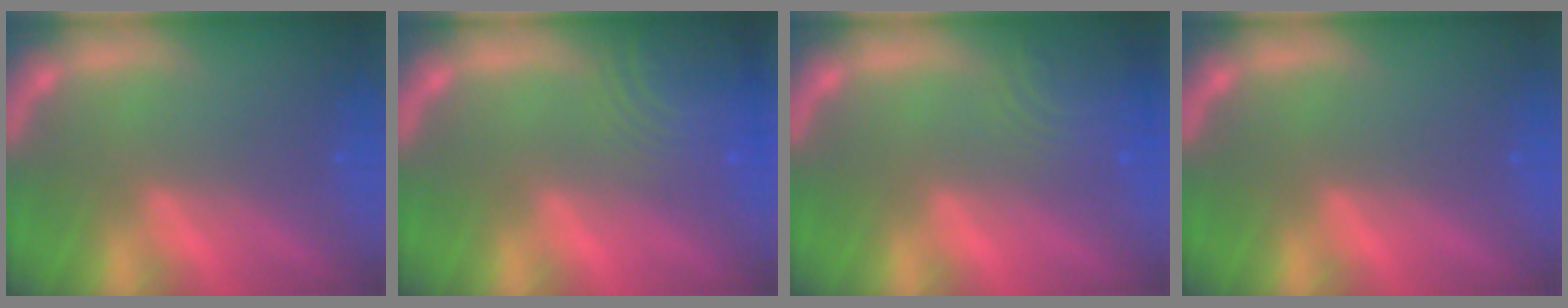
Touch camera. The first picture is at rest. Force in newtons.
{"total": 8.0}
{"total": 5.0}
{"total": 0.0}